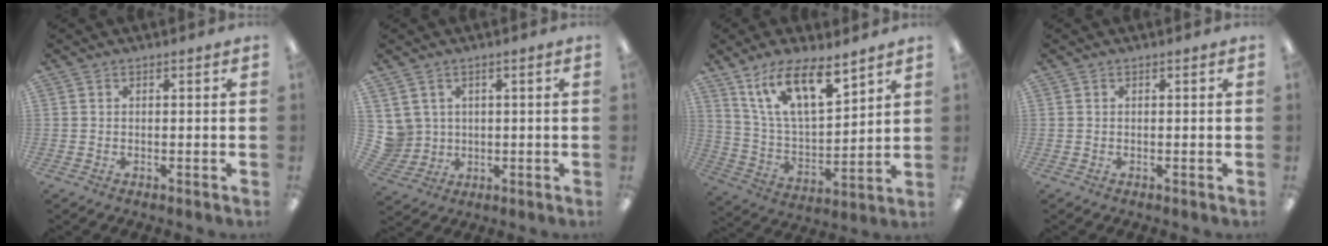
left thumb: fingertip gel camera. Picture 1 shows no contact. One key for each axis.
{"total": 4.9, "fx": 1.7, "fy": 4.5, "fz": -0.3, "tx": -0.022, "ty": -0.001, "tz": 0.038}
{"total": 15.6, "fx": 10.6, "fy": 5.5, "fz": 10.1, "tx": -0.187, "ty": -0.049, "tz": 0.185}
{"total": 0.0}